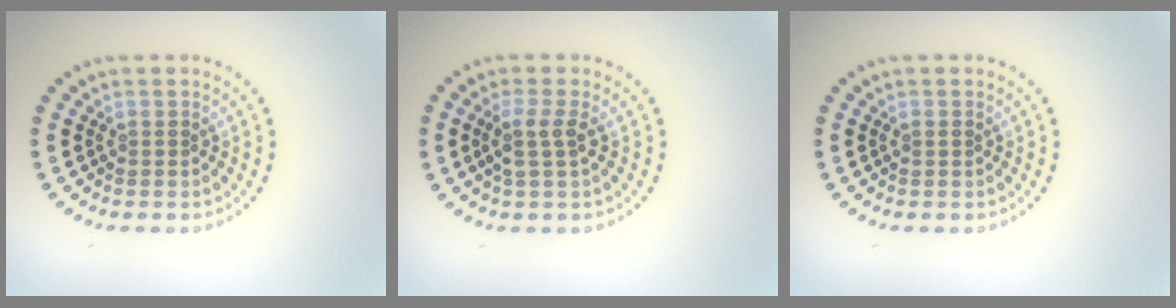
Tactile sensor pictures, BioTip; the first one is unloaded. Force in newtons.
{"total": 2.2, "press": 1.8, "slide": 1.3}
{"total": 0.5, "press": 0.5, "slide": 0.1}